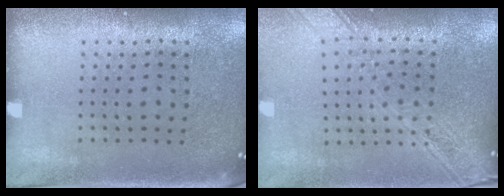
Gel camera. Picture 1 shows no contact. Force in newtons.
{"total": 2.3, "press": 1.9, "slide": 1.2}